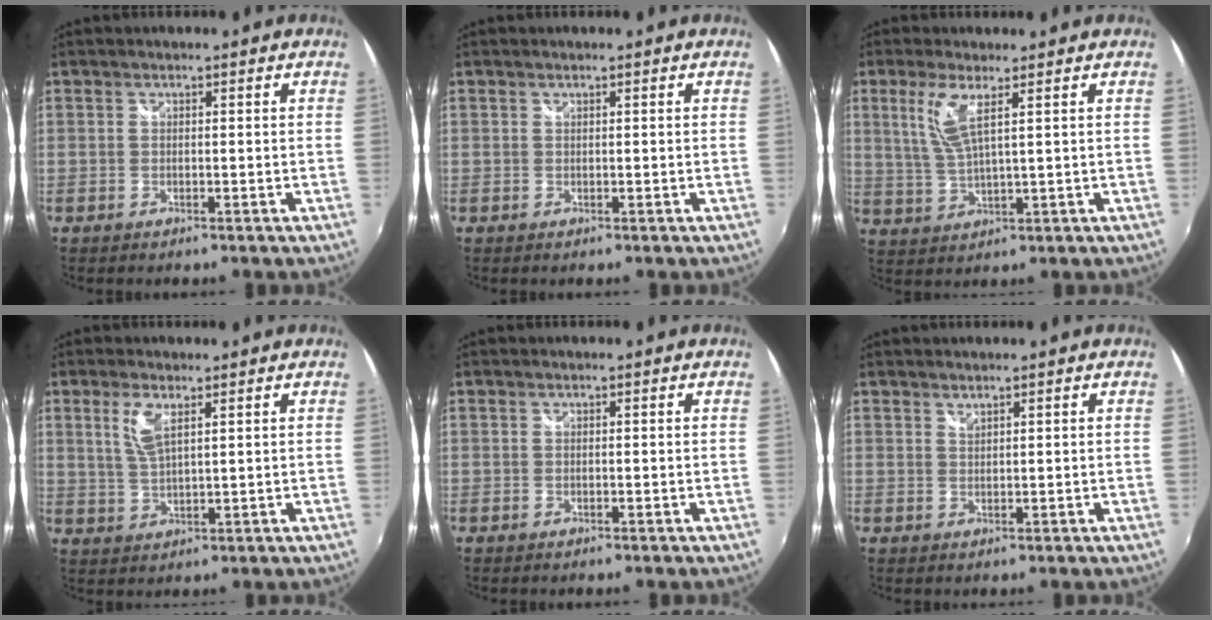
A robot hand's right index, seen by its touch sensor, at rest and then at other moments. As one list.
[{"total": 0.0}, {"total": 6.2, "force": [2.9, 0.9, 5.4], "torque": [-0.118, -0.001, 0.063]}, {"total": 4.9, "force": [2.6, 1.4, 3.9], "torque": [-0.079, 0.003, 0.053]}, {"total": 0.0}, {"total": 1.0, "force": [0.9, 0.1, 0.3], "torque": [-0.004, 0.001, 0.016]}]